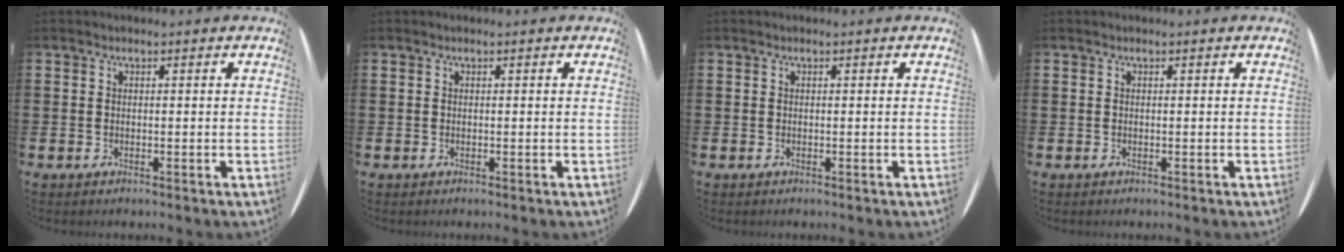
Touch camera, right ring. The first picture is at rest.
{"total": 0.0}
{"total": 0.0}
{"total": 0.0}